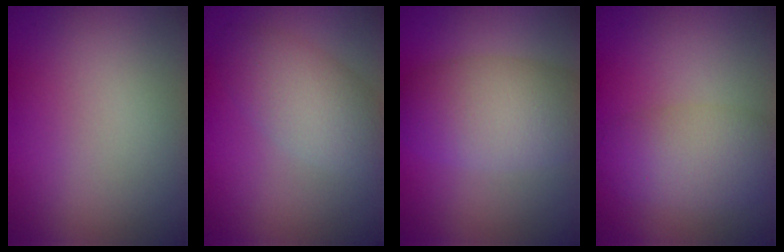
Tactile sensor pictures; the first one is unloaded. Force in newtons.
{"total": 4.3, "press": 4.3, "slide": 0.3}
{"total": 6.3, "press": 6.2, "slide": 0.1}
{"total": 5.0, "press": 5.0, "slide": 0.1}